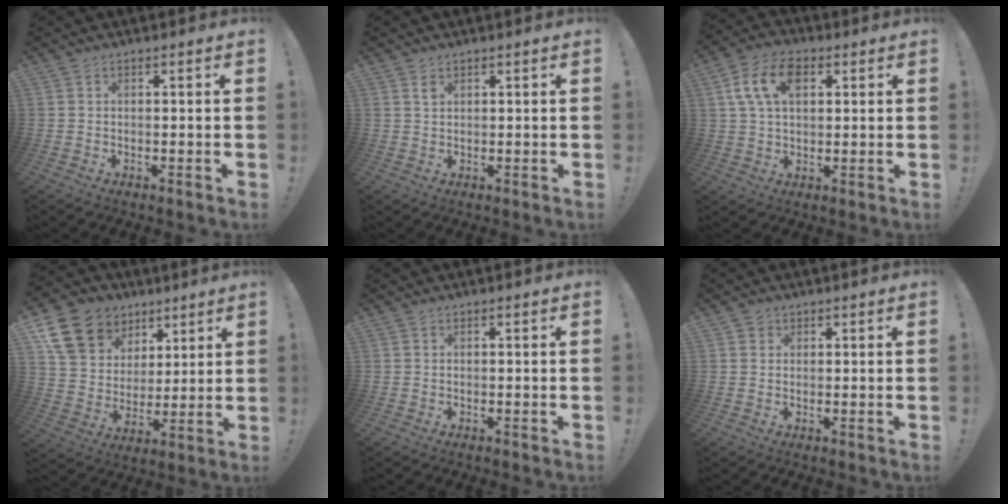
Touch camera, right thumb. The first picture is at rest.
{"total": 1.3, "force": [0.8, 0.7, 0.7], "torque": [-0.008, -0.004, 0.014]}
{"total": 12.0, "force": [4.0, 7.6, 8.4], "torque": [-0.155, 0.006, 0.073]}
{"total": 16.0, "force": [9.0, 12.1, 5.5], "torque": [-0.094, -0.043, 0.190]}
{"total": 0.0}
{"total": 1.5, "force": [0.8, 1.2, 0.1], "torque": [0.003, -0.002, 0.013]}